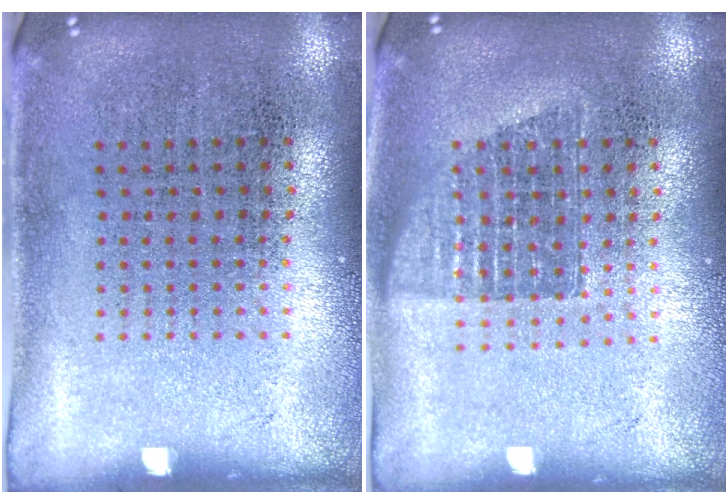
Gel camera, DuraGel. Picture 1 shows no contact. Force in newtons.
{"total": 1.3, "press": 1.1, "slide": 0.8}